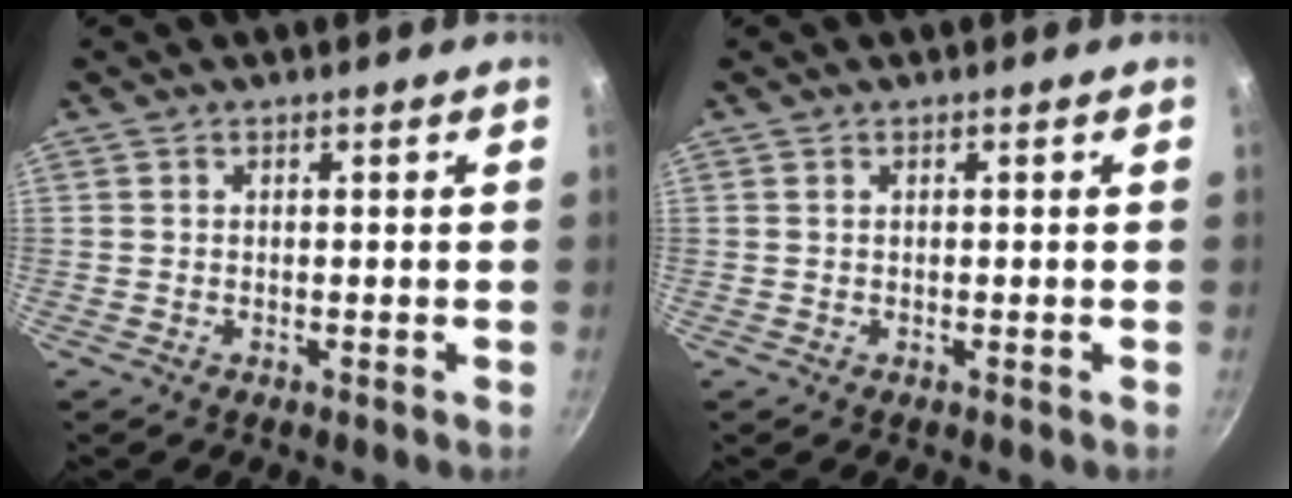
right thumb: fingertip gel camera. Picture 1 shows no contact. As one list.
[{"total": 0.0}]